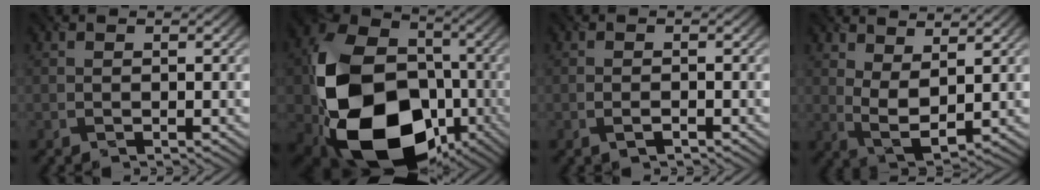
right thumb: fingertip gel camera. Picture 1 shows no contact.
{"total": 21.0, "force": [-5.6, 15.3, 13.2], "torque": [-0.291, -0.042, -0.093]}
{"total": 1.3, "force": [-0.7, 0.5, 1.0], "torque": [-0.021, -0.001, -0.014]}
{"total": 5.5, "force": [2.5, 2.4, 4.2], "torque": [-0.098, -0.003, 0.052]}